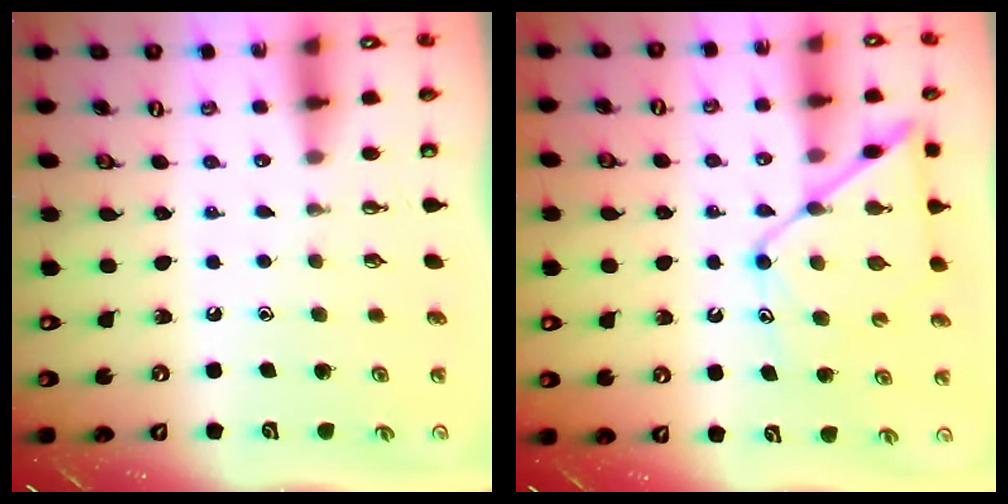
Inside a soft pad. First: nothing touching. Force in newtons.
{"total": 12.2, "press": 12.2, "slide": 1.0}